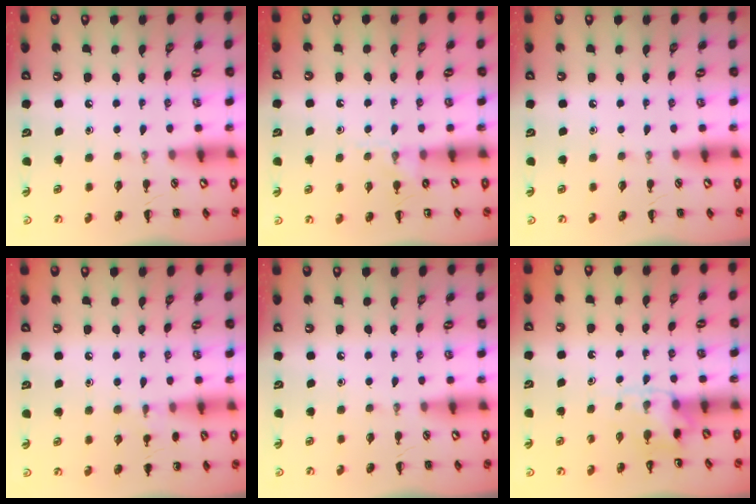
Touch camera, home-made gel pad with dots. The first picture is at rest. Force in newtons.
{"total": 6.1, "press": 5.9, "slide": 1.5}
{"total": 0.0}
{"total": 6.4, "press": 6.0, "slide": 2.1}
{"total": 0.0}
{"total": 3.7, "press": 3.7, "slide": 0.7}